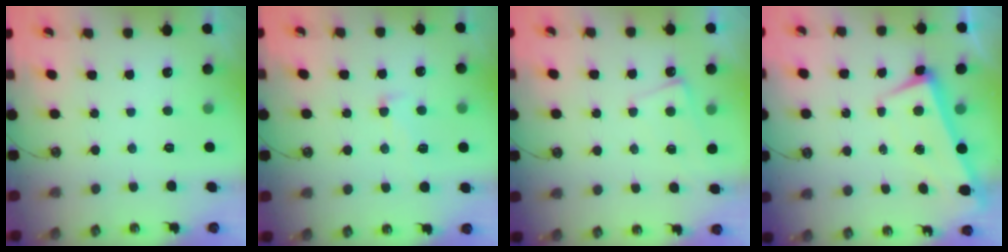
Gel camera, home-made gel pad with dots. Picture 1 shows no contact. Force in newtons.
{"total": 2.4, "press": 1.7, "slide": 1.6}
{"total": 1.1, "press": 1.0, "slide": 0.2}
{"total": 1.6, "press": 0.6, "slide": 1.4}